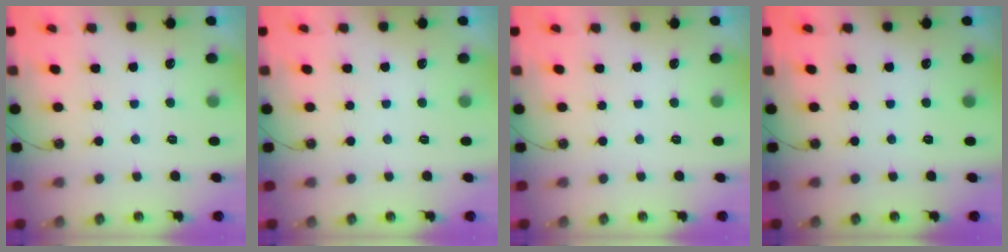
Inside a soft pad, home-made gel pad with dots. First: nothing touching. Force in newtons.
{"total": 0.0}
{"total": 0.0}
{"total": 0.0}